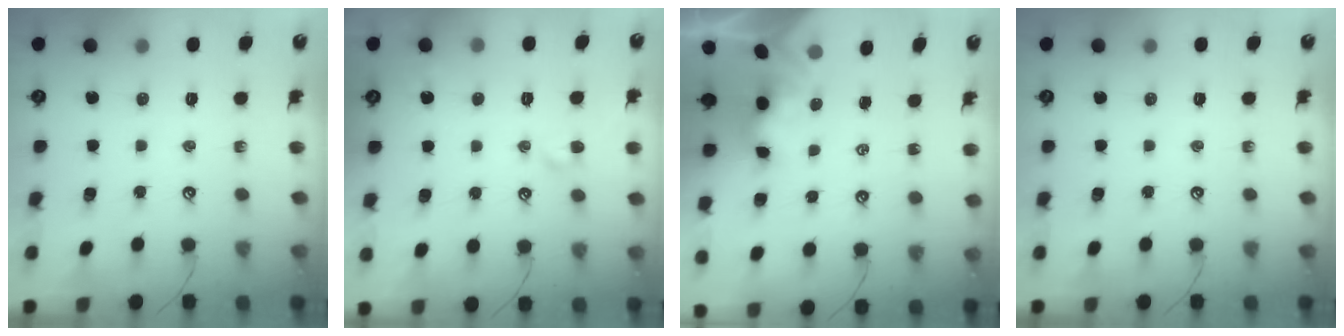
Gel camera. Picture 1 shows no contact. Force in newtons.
{"total": 4.1, "press": 4.0, "slide": 0.8}
{"total": 4.0, "press": 4.0, "slide": 0.2}
{"total": 0.0}